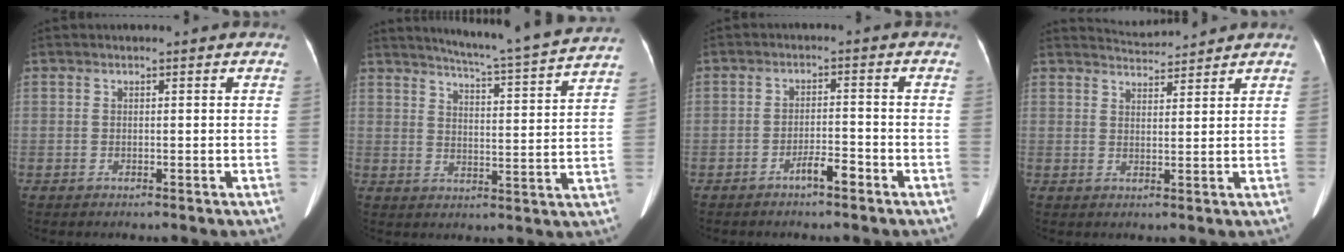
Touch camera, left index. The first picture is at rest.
{"total": 17.1, "force": [15.7, -1.3, 6.6], "torque": [-0.113, -0.042, 0.195]}
{"total": 3.1, "force": [-2.3, 0.4, 2.1], "torque": [-0.034, 0.002, -0.043]}
{"total": 4.0, "force": [3.9, -0.3, -0.4], "torque": [-0.006, 0.010, 0.067]}